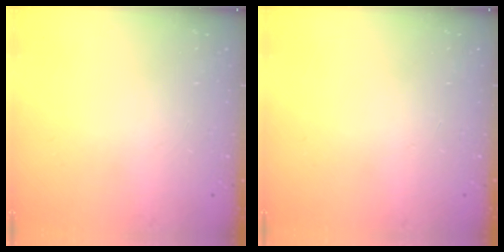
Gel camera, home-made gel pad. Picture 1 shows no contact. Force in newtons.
{"total": 0.0}